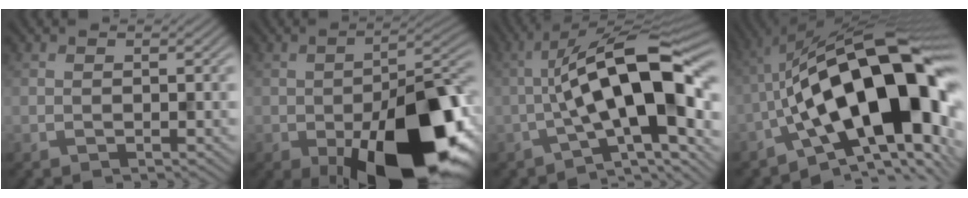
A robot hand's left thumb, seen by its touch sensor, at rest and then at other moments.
{"total": 19.6, "force": [-7.7, 9.4, 15.4], "torque": [-0.227, -0.037, -0.113]}
{"total": 15.4, "force": [-2.4, 5.3, 14.3], "torque": [-0.217, 0.024, -0.047]}
{"total": 19.0, "force": [-3.6, 8.1, 16.8], "torque": [-0.251, 0.027, -0.070]}